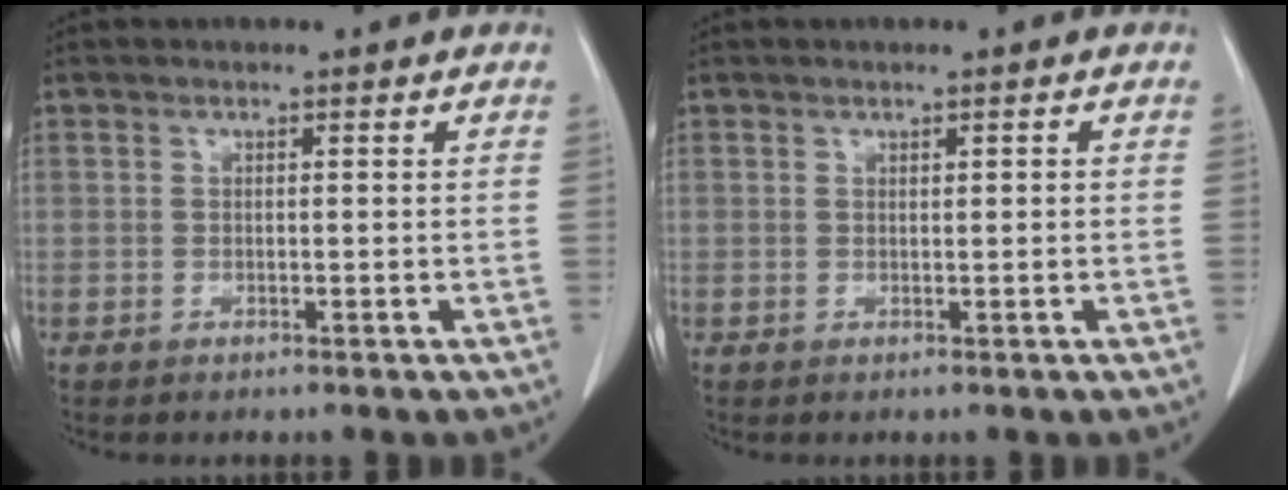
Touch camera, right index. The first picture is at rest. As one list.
[{"total": 0.5, "force": [0.2, 0.1, 0.5], "torque": [-0.011, 0.000, 0.005]}]